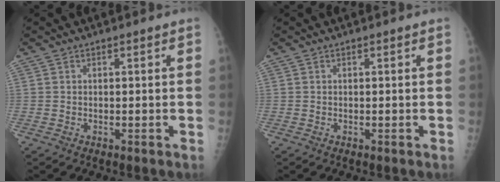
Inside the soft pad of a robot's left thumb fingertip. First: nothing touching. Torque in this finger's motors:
{"motor_torque": [-0.06, 0.06, 0.00, 0.00, 0.00]}